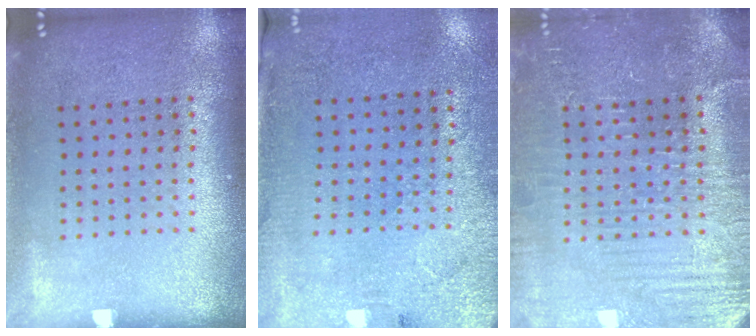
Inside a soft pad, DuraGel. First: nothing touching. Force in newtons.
{"total": 2.7, "press": 2.3, "slide": 1.4}
{"total": 4.2, "press": 4.0, "slide": 1.0}